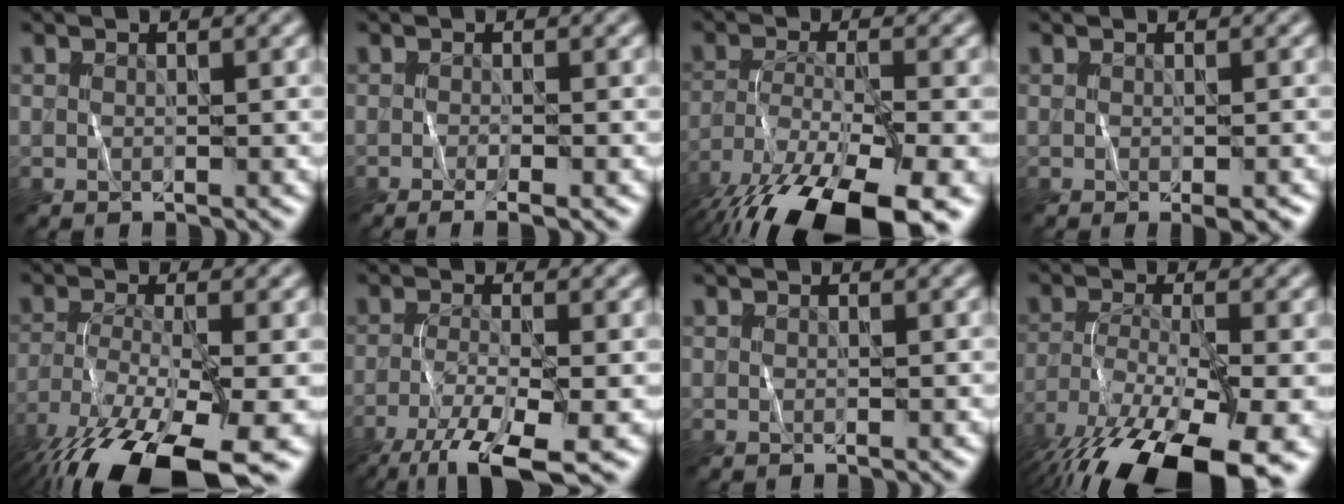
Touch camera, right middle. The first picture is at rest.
{"total": 2.1, "force": [-1.1, 0.6, 1.7], "torque": [-0.022, 0.000, -0.026]}
{"total": 14.1, "force": [-9.4, 4.7, 9.3], "torque": [-0.186, -0.036, -0.149]}
{"total": 2.1, "force": [-0.8, 0.5, 1.9], "torque": [-0.024, -0.003, -0.006]}
{"total": 13.1, "force": [-8.8, 3.7, 9.0], "torque": [-0.187, -0.024, -0.150]}
{"total": 7.4, "force": [-4.6, 1.8, 5.6], "torque": [-0.104, -0.012, -0.089]}
{"total": 0.0}
{"total": 15.5, "force": [-10.2, 5.0, 10.6], "torque": [-0.200, -0.046, -0.155]}